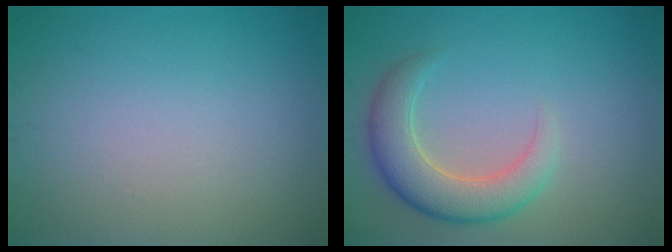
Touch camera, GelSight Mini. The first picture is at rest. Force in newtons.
{"total": 4.9, "press": 4.9, "slide": 0.6}